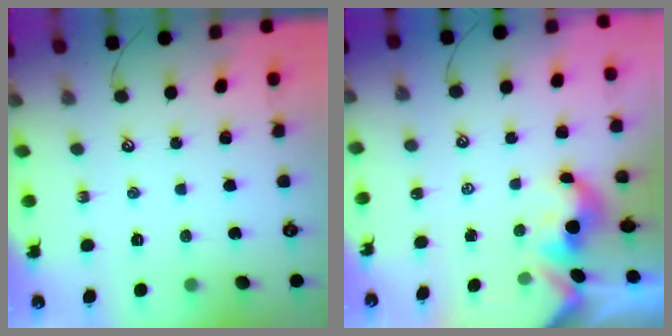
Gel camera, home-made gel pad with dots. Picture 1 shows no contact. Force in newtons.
{"total": 1.7, "press": 1.7, "slide": 0.2}